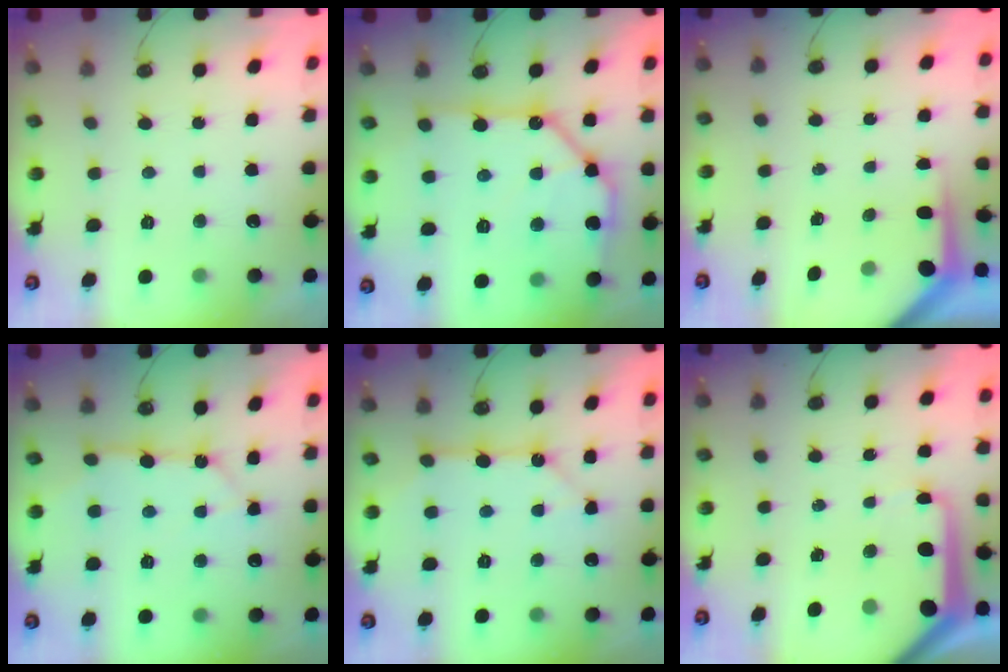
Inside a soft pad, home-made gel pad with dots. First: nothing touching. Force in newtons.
{"total": 15.7, "press": 15.6, "slide": 1.2}
{"total": 3.6, "press": 3.6, "slide": 0.3}
{"total": 10.1, "press": 10.0, "slide": 0.7}
{"total": 9.3, "press": 9.3, "slide": 1.0}
{"total": 10.1, "press": 10.1, "slide": 1.1}